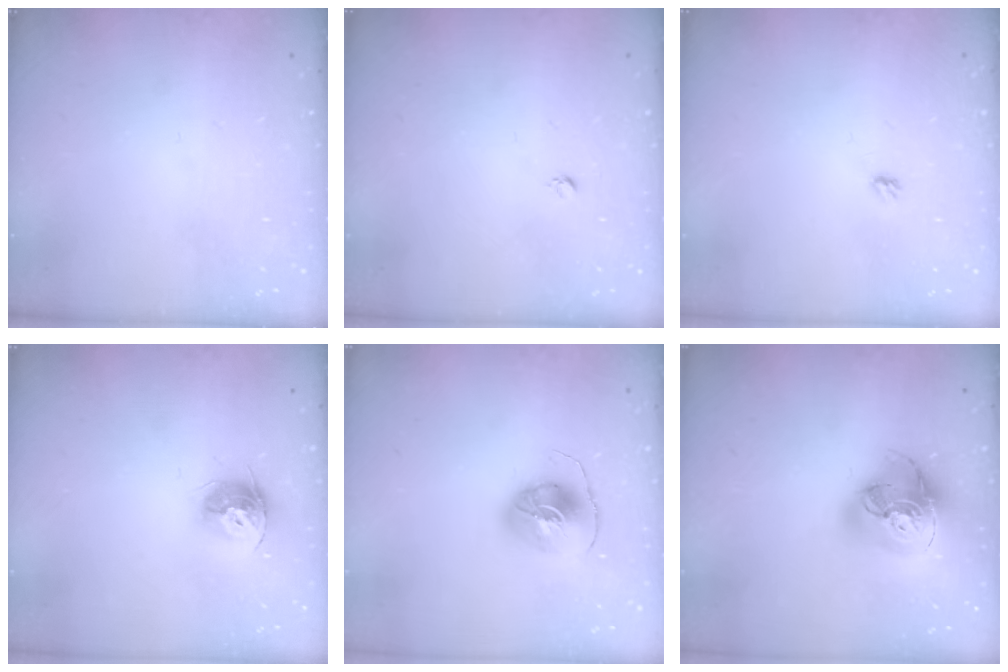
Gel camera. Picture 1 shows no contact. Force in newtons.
{"total": 2.7, "press": 2.7, "slide": 0.3}
{"total": 2.9, "press": 2.9, "slide": 0.5}
{"total": 11.1, "press": 11.0, "slide": 0.9}
{"total": 9.1, "press": 9.1, "slide": 0.5}
{"total": 20.6, "press": 20.5, "slide": 2.1}